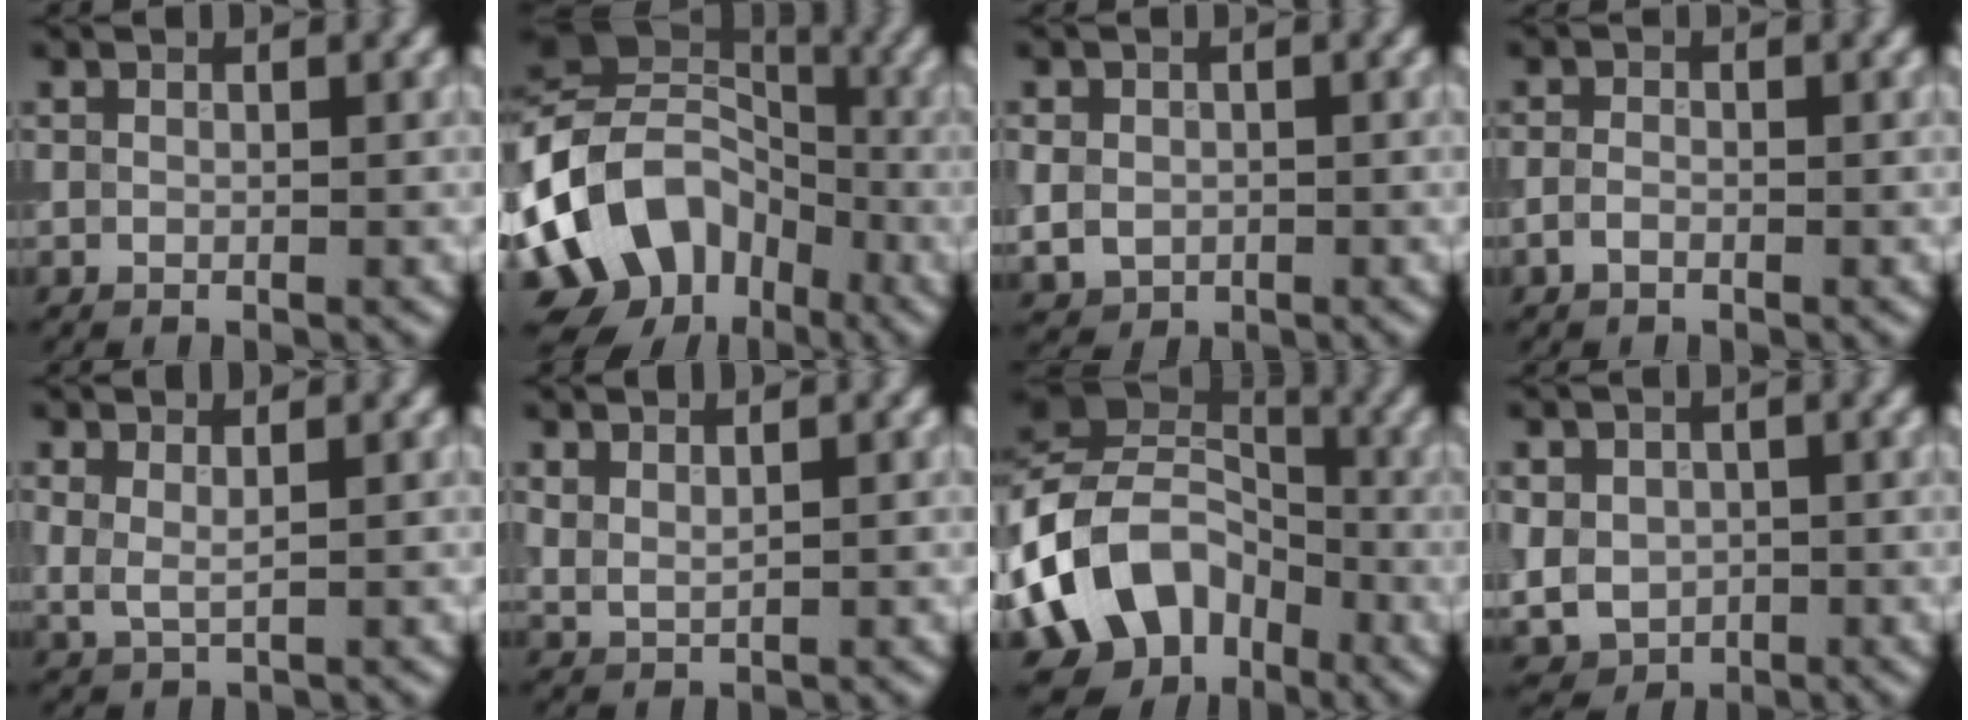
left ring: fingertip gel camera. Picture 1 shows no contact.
{"total": 14.3, "force": [-5.8, 10.8, 7.3], "torque": [-0.148, 0.014, -0.115]}
{"total": 2.3, "force": [-0.2, 2.0, 1.1], "torque": [-0.022, -0.004, -0.004]}
{"total": 1.1, "force": [-0.6, 0.6, 0.7], "torque": [-0.014, 0.002, -0.016]}
{"total": 1.4, "force": [0.8, 0.4, 1.0], "torque": [-0.025, -0.009, 0.018]}
{"total": 1.3, "force": [1.0, 0.4, 0.6], "torque": [-0.018, -0.004, 0.026]}
{"total": 12.9, "force": [-5.2, 9.6, 6.9], "torque": [-0.140, -0.004, -0.109]}
{"total": 4.4, "force": [-0.3, 3.8, 2.2], "torque": [-0.044, -0.004, -0.005]}